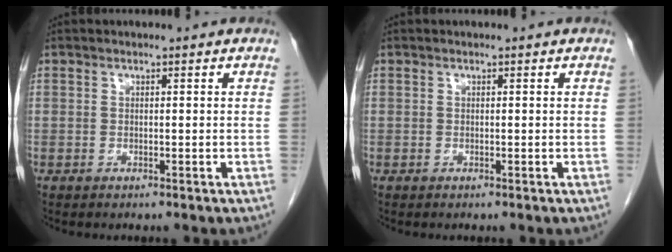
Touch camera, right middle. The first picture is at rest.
{"total": 0.0}